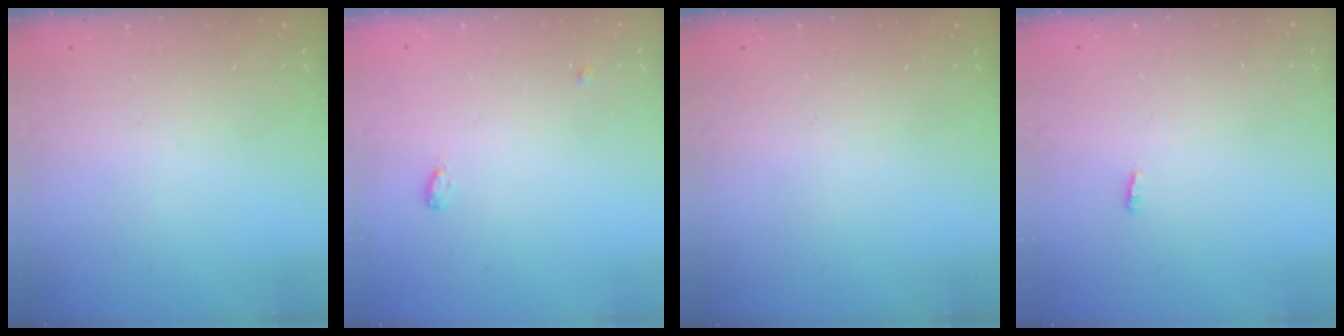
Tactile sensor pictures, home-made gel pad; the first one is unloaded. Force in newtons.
{"total": 7.9, "press": 4.2, "slide": 6.7}
{"total": 0.0}
{"total": 2.8, "press": 2.7, "slide": 0.8}